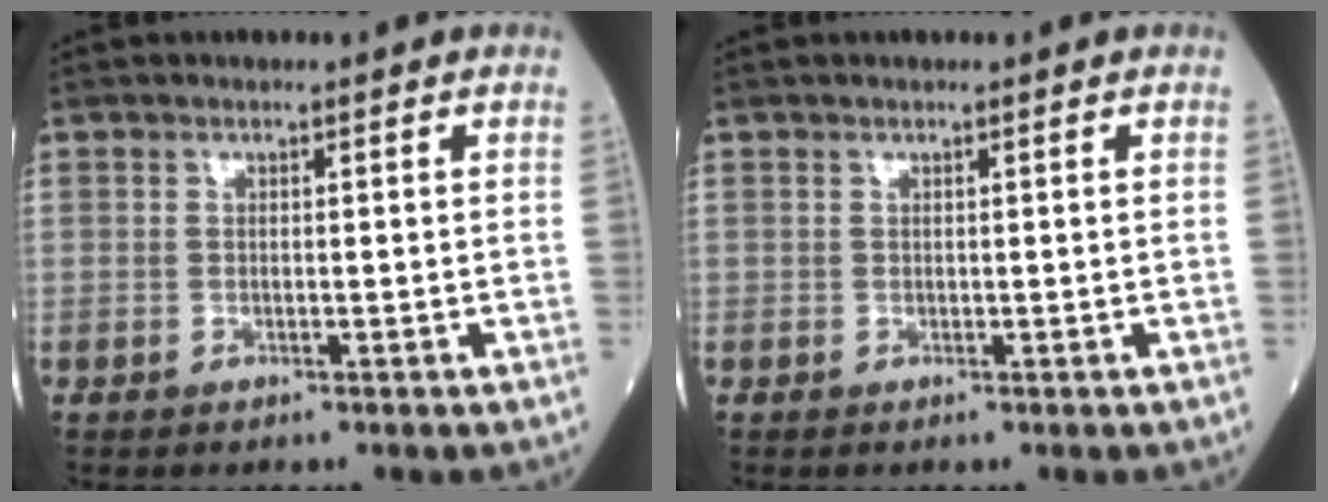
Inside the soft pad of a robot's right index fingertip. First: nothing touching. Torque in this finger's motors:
{"motor_torque": [0.00, 0.00, 0.00, 0.00]}